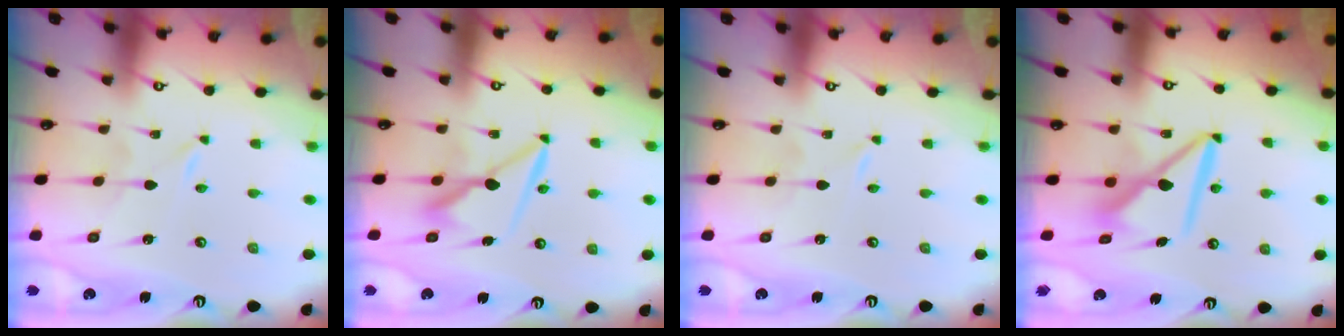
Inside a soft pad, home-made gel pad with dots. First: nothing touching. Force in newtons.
{"total": 9.4, "press": 9.4, "slide": 1.3}
{"total": 0.0}
{"total": 9.2, "press": 9.2, "slide": 0.8}